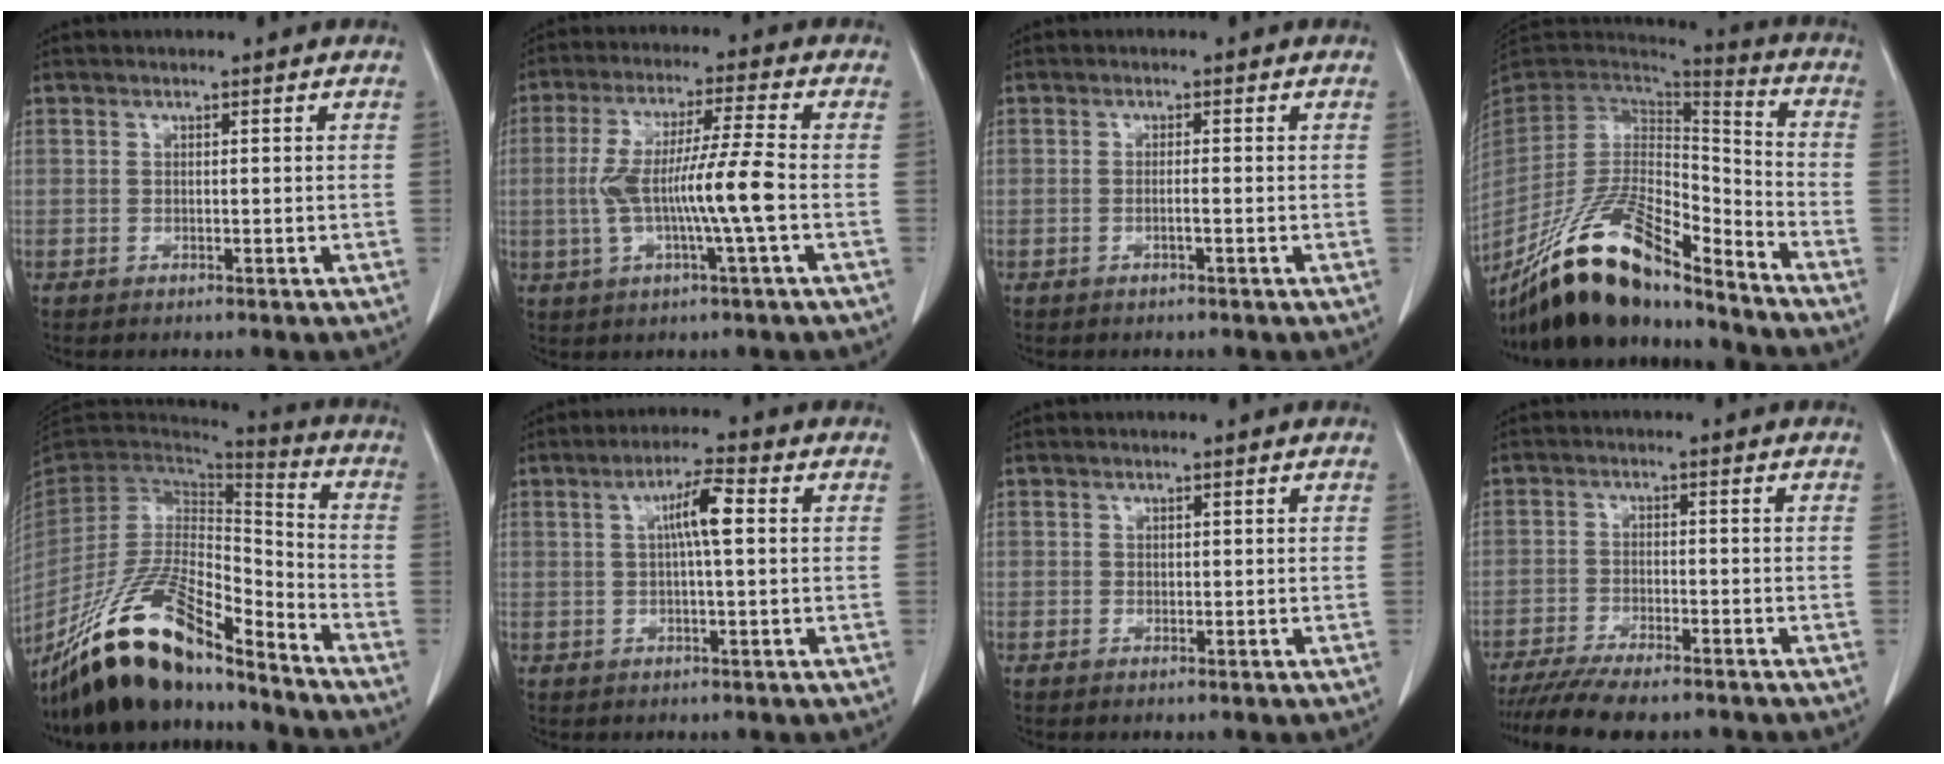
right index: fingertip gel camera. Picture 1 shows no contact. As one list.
[{"total": 10.4, "force": [-1.7, -0.4, 10.3], "torque": [-0.202, 0.009, -0.033]}, {"total": 1.1, "force": [-0.5, -0.1, 0.9], "torque": [-0.017, 0.001, -0.009]}, {"total": 21.4, "force": [-17.0, 4.7, 12.2], "torque": [-0.244, -0.002, -0.312]}, {"total": 20.5, "force": [-16.1, 4.8, 11.7], "torque": [-0.234, -0.004, -0.298]}, {"total": 5.2, "force": [0.9, 0.3, 5.1], "torque": [-0.092, 0.010, 0.014]}, {"total": 0.0}, {"total": 10.9, "force": [-9.3, 2.1, 5.4], "torque": [-0.078, -0.014, -0.143]}]